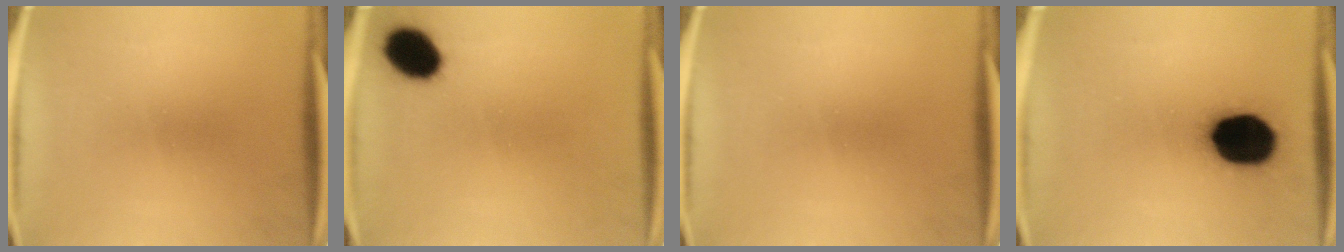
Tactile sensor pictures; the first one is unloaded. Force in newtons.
{"total": 8.9}
{"total": 0.0}
{"total": 18.3}